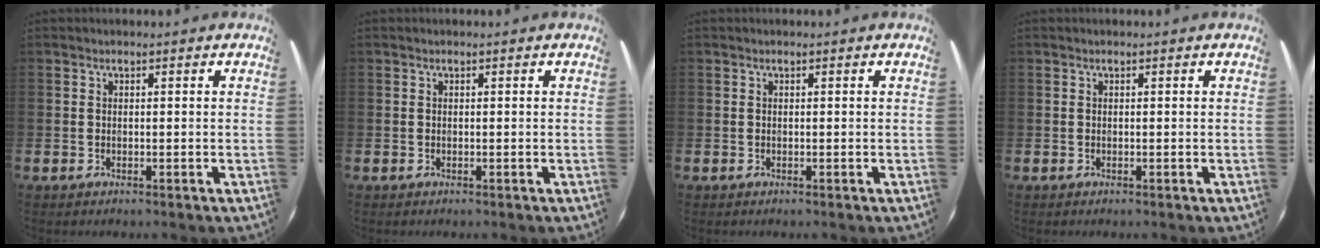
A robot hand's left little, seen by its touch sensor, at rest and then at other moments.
{"total": 0.0}
{"total": 0.0}
{"total": 0.0}